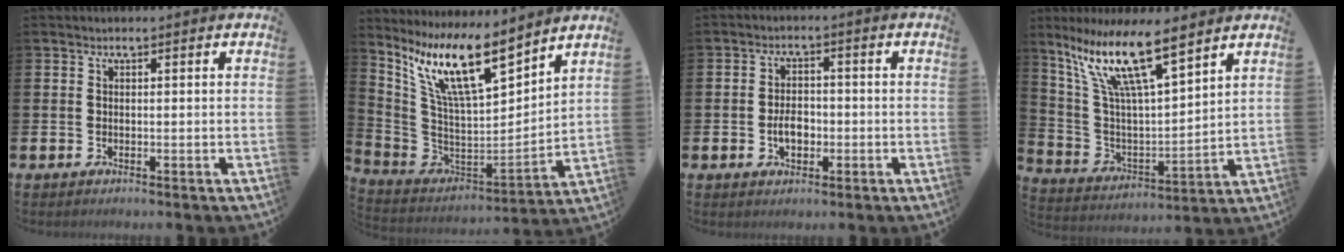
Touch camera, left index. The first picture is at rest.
{"total": 12.5, "force": [8.9, 2.8, 8.3], "torque": [-0.191, -0.047, 0.157]}
{"total": 3.5, "force": [-0.9, 2.3, 2.5], "torque": [-0.028, -0.005, -0.022]}
{"total": 13.2, "force": [9.2, 3.2, 8.9], "torque": [-0.204, -0.037, 0.159]}